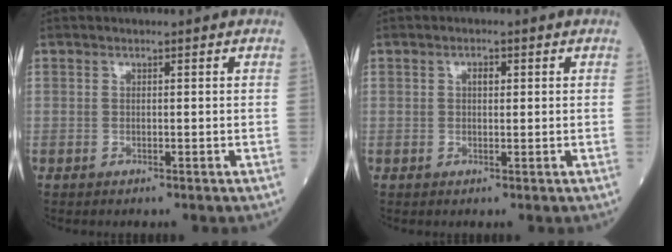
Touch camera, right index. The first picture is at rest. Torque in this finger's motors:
{"motor_torque": [0.08, 0.00, 0.01, 0.02]}